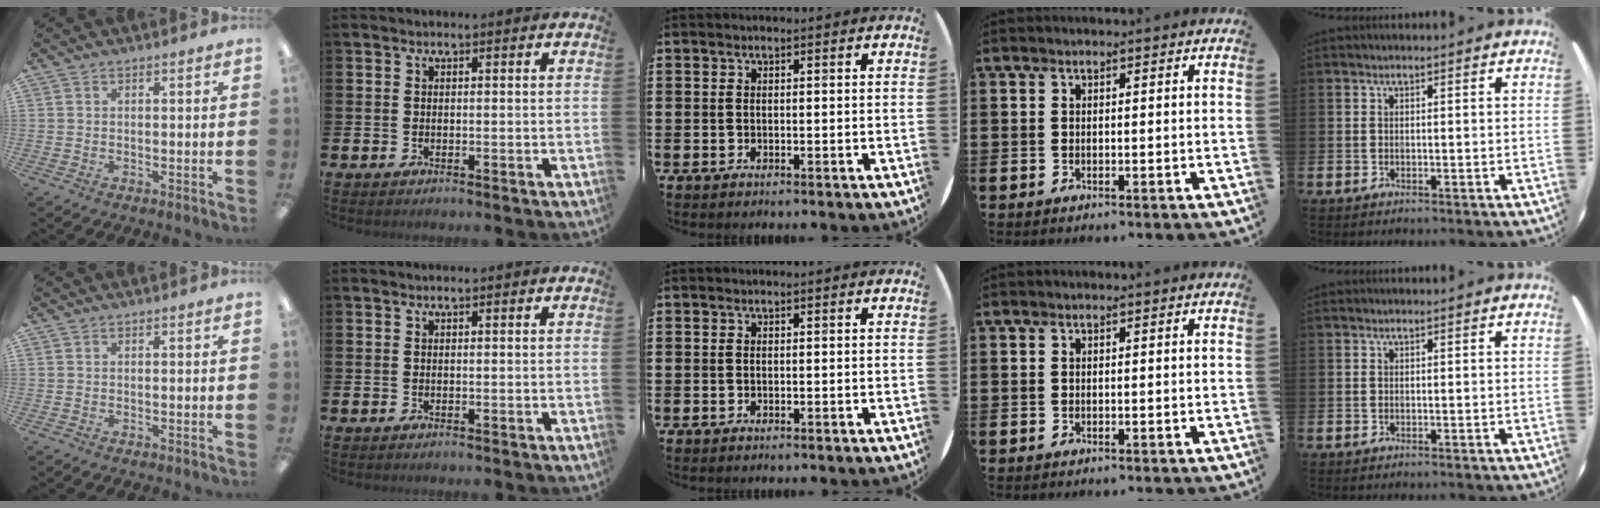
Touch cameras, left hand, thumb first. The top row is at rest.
{}